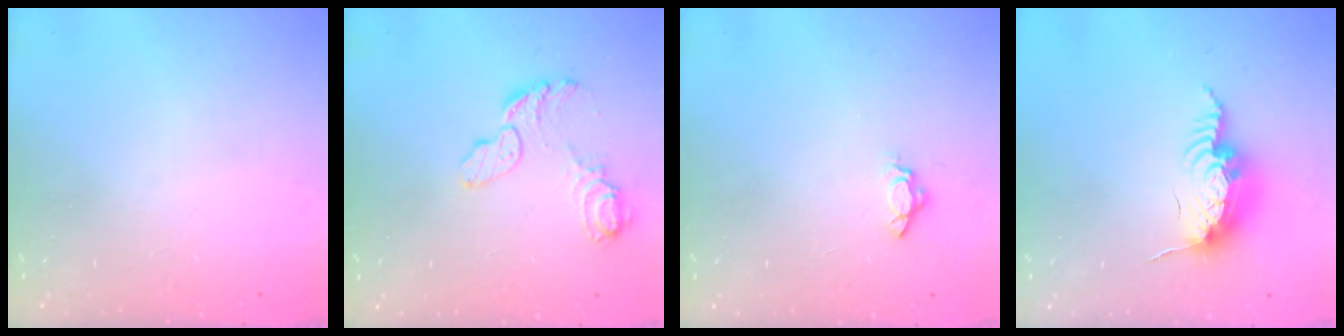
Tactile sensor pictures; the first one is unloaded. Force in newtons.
{"total": 9.3, "press": 9.3, "slide": 0.9}
{"total": 5.2, "press": 5.2, "slide": 0.7}
{"total": 14.2, "press": 14.2, "slide": 0.9}